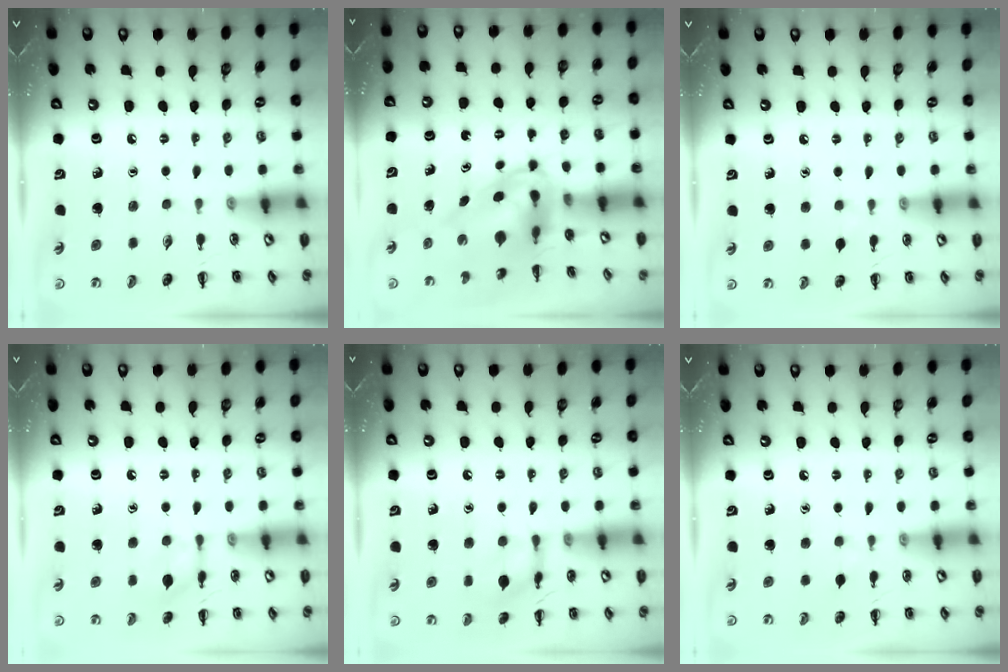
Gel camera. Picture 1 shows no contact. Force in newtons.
{"total": 4.8, "press": 4.6, "slide": 1.3}
{"total": 2.3, "press": 2.0, "slide": 1.0}
{"total": 6.5, "press": 6.5, "slide": 0.2}
{"total": 8.9, "press": 8.9, "slide": 0.7}
{"total": 2.3, "press": 2.0, "slide": 1.0}